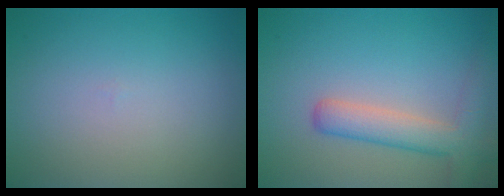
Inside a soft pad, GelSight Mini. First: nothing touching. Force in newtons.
{"total": 4.2, "press": 4.2, "slide": 0.2}